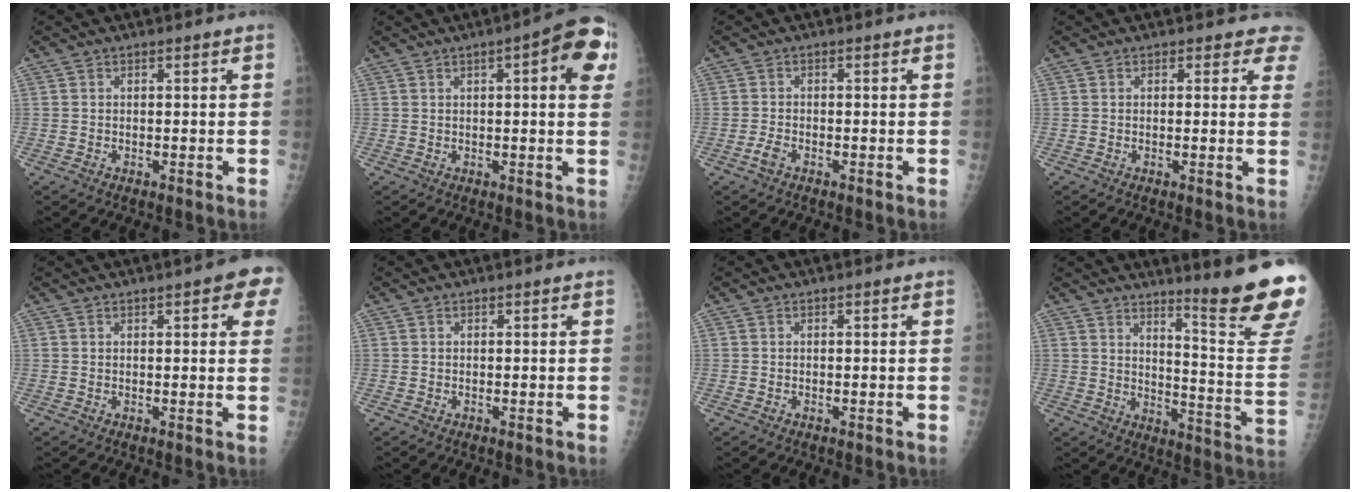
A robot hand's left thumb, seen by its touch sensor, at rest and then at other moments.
{"total": 10.1, "force": [3.1, 2.6, 9.2], "torque": [-0.097, 0.007, 0.029]}
{"total": 1.7, "force": [-1.2, 0.8, 0.9], "torque": [-0.024, 0.001, -0.025]}
{"total": 3.7, "force": [3.1, 1.9, 0.8], "torque": [0.030, -0.013, 0.015]}
{"total": 6.0, "force": [2.6, 1.6, 5.1], "torque": [-0.041, -0.001, 0.024]}
{"total": 0.0}
{"total": 0.0}
{"total": 17.5, "force": [13.9, -0.3, 10.6], "torque": [-0.117, -0.156, 0.185]}